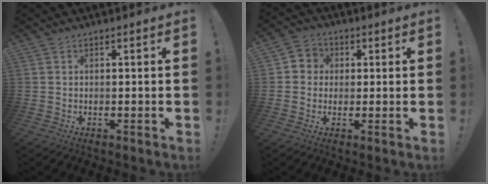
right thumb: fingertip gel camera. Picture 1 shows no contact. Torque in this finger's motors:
{"motor_torque": [0.31, 0.28, -0.13, -0.07, 0.00]}